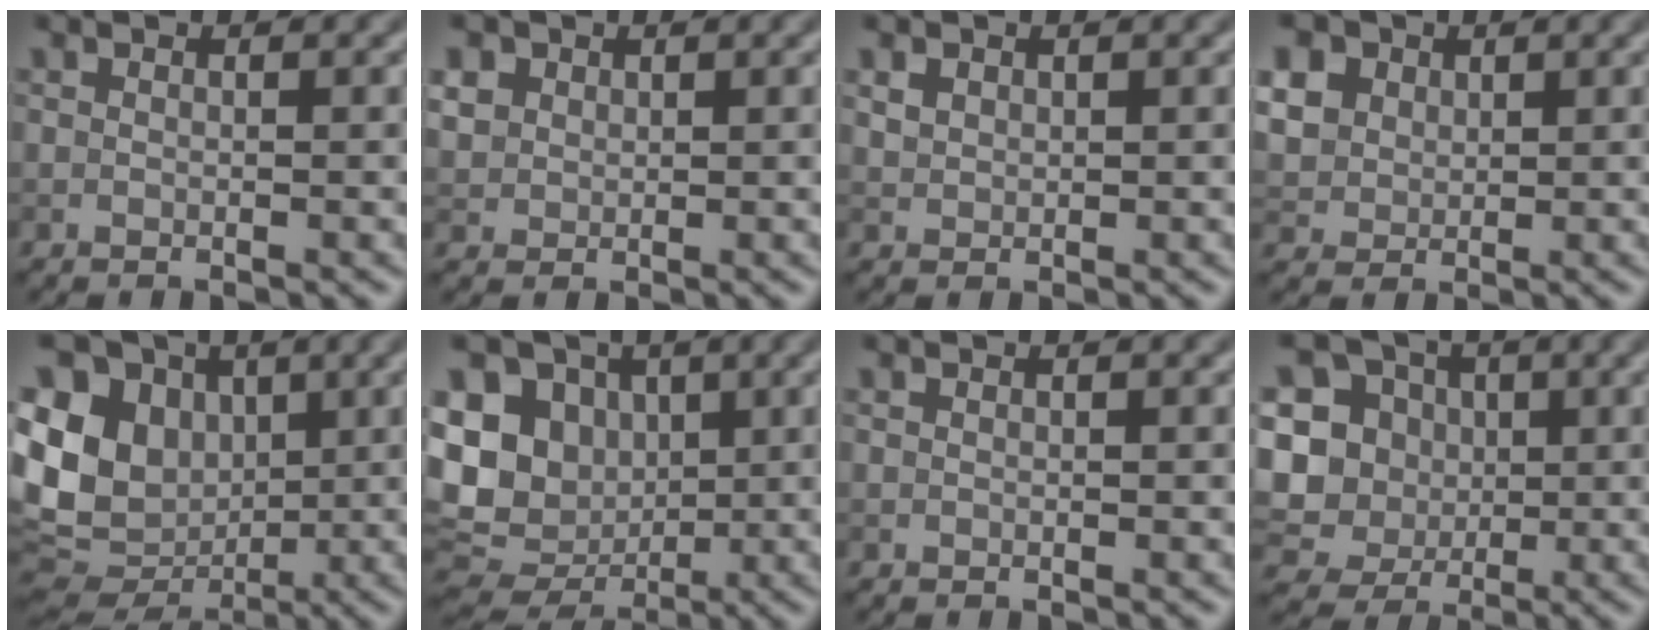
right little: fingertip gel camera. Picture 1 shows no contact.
{"total": 2.3, "force": [1.0, 1.9, 0.8], "torque": [-0.022, 0.002, 0.026]}
{"total": 1.3, "force": [0.7, 1.0, 0.5], "torque": [-0.010, 0.000, 0.015]}
{"total": 8.9, "force": [4.0, 6.7, 4.2], "torque": [-0.108, 0.026, 0.062]}
{"total": 13.2, "force": [1.8, 10.5, 7.7], "torque": [-0.169, 0.007, 0.044]}
{"total": 12.0, "force": [1.6, 10.0, 6.5], "torque": [-0.131, 0.006, 0.014]}
{"total": 0.0}
{"total": 11.6, "force": [1.0, 10.7, 4.2], "torque": [-0.123, 0.025, 0.011]}